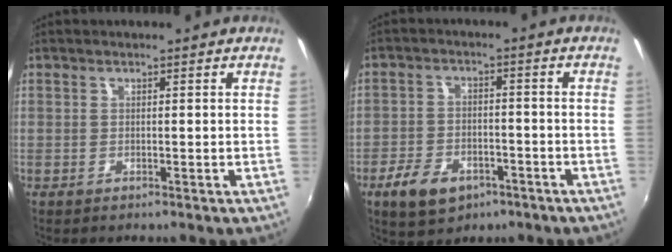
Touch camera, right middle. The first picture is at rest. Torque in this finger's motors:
{"motor_torque": [0.18, -0.40, 0.08, 0.02]}